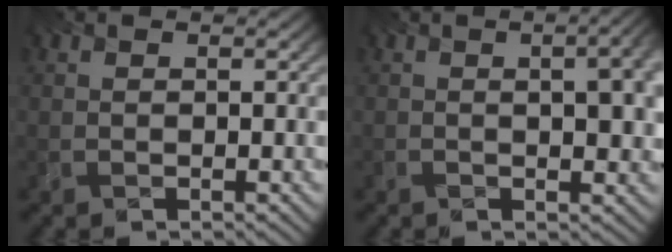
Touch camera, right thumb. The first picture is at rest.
{"total": 8.0, "force": [1.4, 3.3, 7.1], "torque": [-0.076, 0.034, -0.002]}